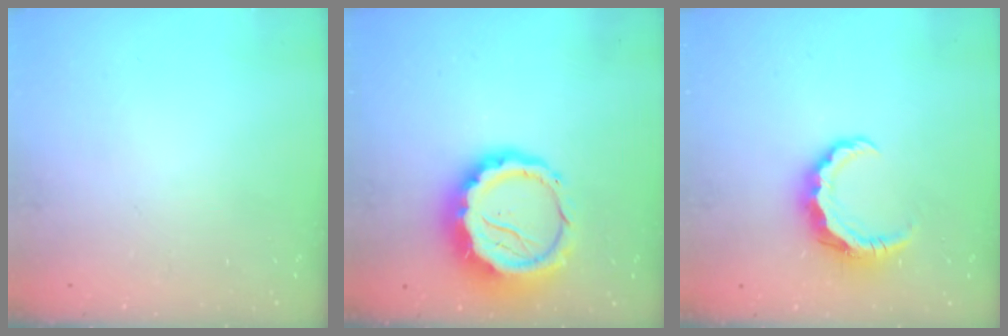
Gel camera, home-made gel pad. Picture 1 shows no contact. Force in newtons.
{"total": 15.2, "press": 14.8, "slide": 3.2}
{"total": 8.2, "press": 8.1, "slide": 1.0}